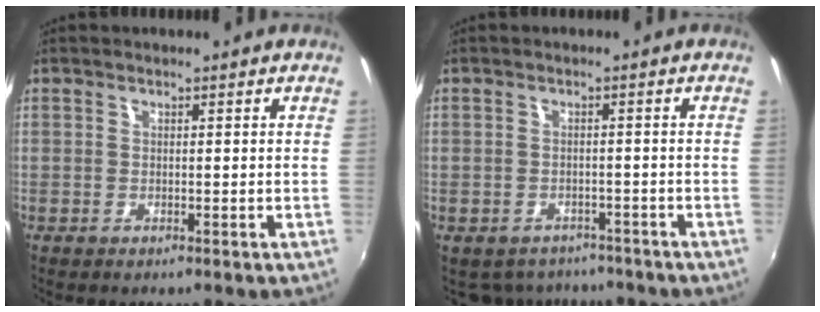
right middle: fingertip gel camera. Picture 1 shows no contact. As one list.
[{"total": 6.5, "force": [-5.4, 3.3, 1.3], "torque": [-0.035, -0.008, -0.073]}]